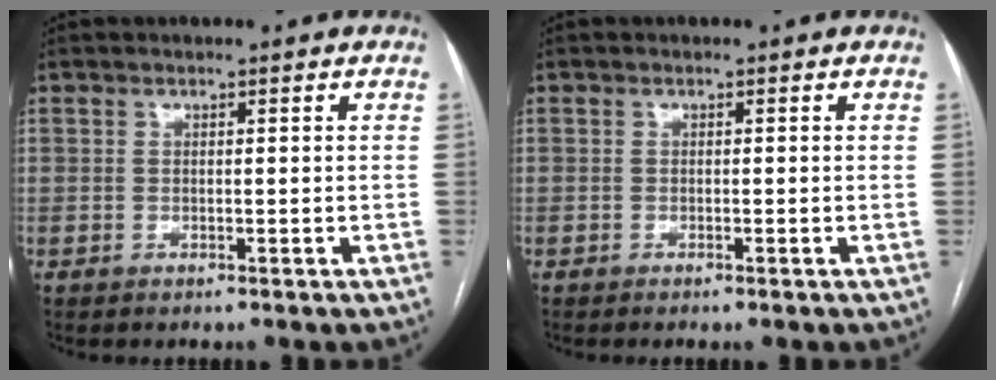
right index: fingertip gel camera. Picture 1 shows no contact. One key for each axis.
{"total": 0.5, "fx": -0.4, "fy": -0.1, "fz": 0.4, "tx": -0.008, "ty": 0.000, "tz": -0.006}